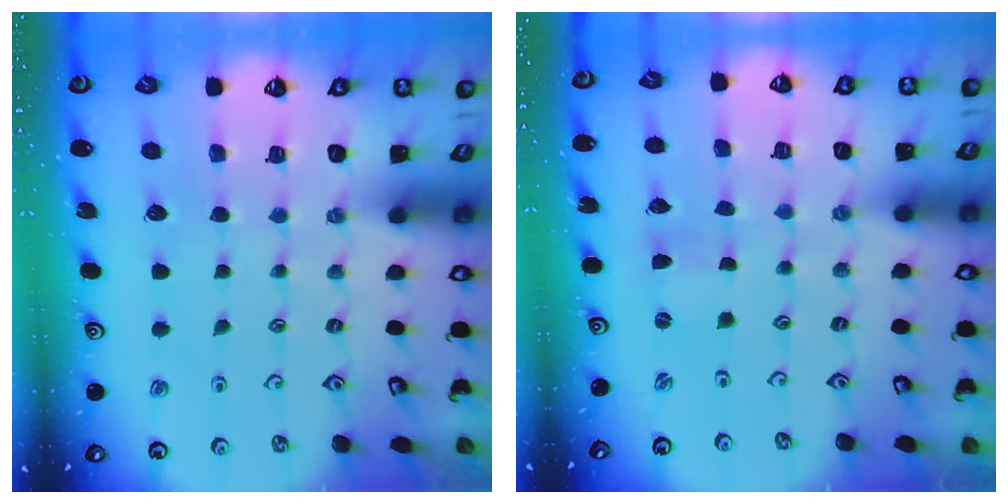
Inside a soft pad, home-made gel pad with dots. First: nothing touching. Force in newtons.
{"total": 0.0}